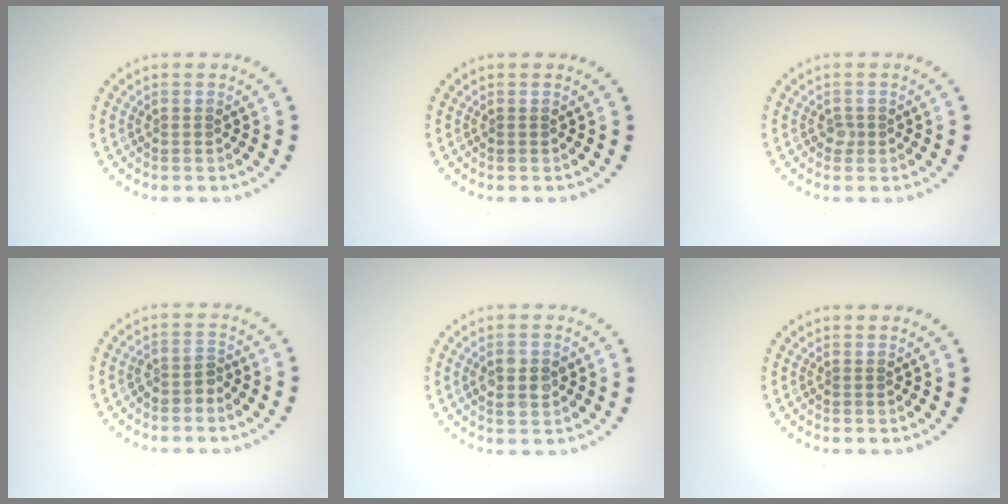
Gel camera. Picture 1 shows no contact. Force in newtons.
{"total": 0.0}
{"total": 0.8, "press": 0.6, "slide": 0.6}
{"total": 1.5, "press": 1.2, "slide": 0.8}
{"total": 2.7, "press": 2.7, "slide": 0.2}
{"total": 0.0}